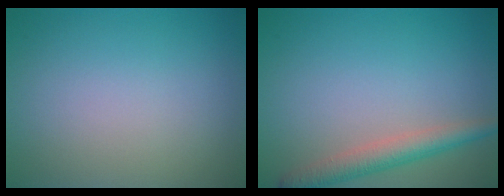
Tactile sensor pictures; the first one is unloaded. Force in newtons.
{"total": 3.3, "press": 3.3, "slide": 0.2}